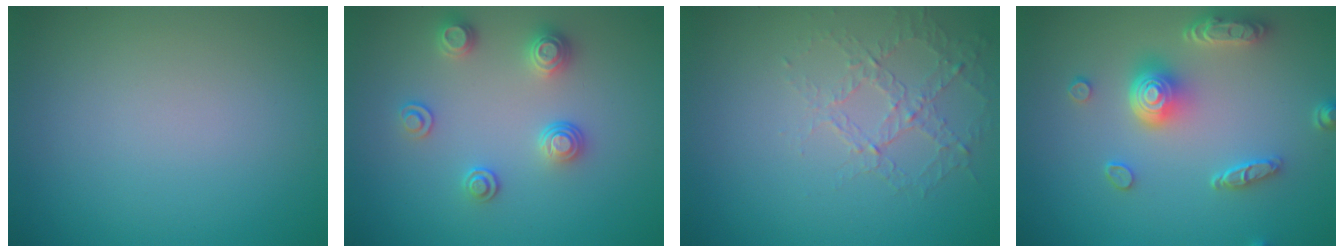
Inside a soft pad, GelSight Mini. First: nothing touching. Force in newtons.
{"total": 2.6, "press": 2.6, "slide": 0.5}
{"total": 1.6, "press": 1.1, "slide": 1.2}
{"total": 5.1, "press": 4.0, "slide": 3.1}